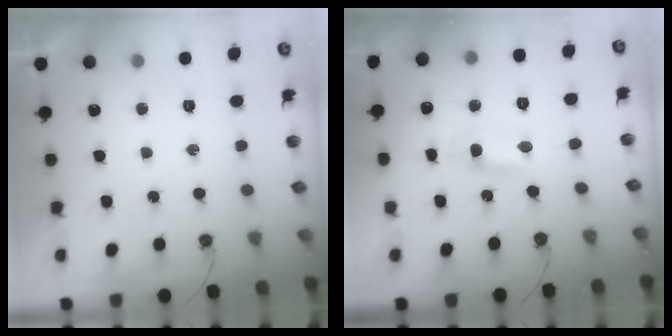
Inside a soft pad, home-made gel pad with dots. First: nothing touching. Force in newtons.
{"total": 1.1, "press": 0.8, "slide": 0.6}